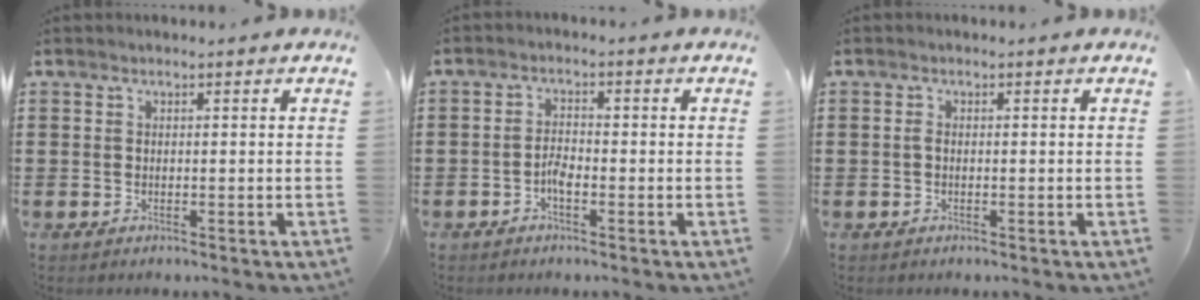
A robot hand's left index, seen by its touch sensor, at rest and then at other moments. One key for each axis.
{"total": 2.4, "fx": -1.0, "fy": 0.8, "fz": 2.0, "tx": -0.045, "ty": -0.001, "tz": -0.021}
{"total": 0.8, "fx": -0.2, "fy": 0.3, "fz": 0.7, "tx": -0.016, "ty": -0.003, "tz": -0.003}